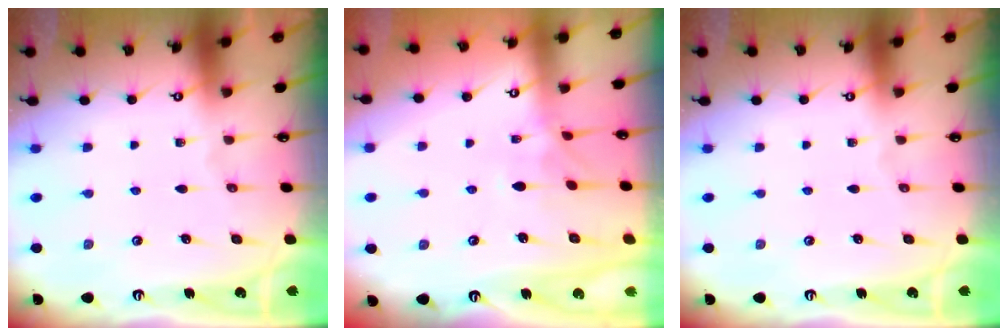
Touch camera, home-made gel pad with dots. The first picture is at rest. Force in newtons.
{"total": 2.0, "press": 1.8, "slide": 0.9}
{"total": 0.0}